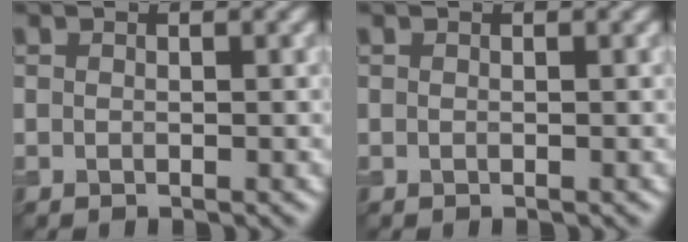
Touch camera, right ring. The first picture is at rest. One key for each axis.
{"total": 0.0}